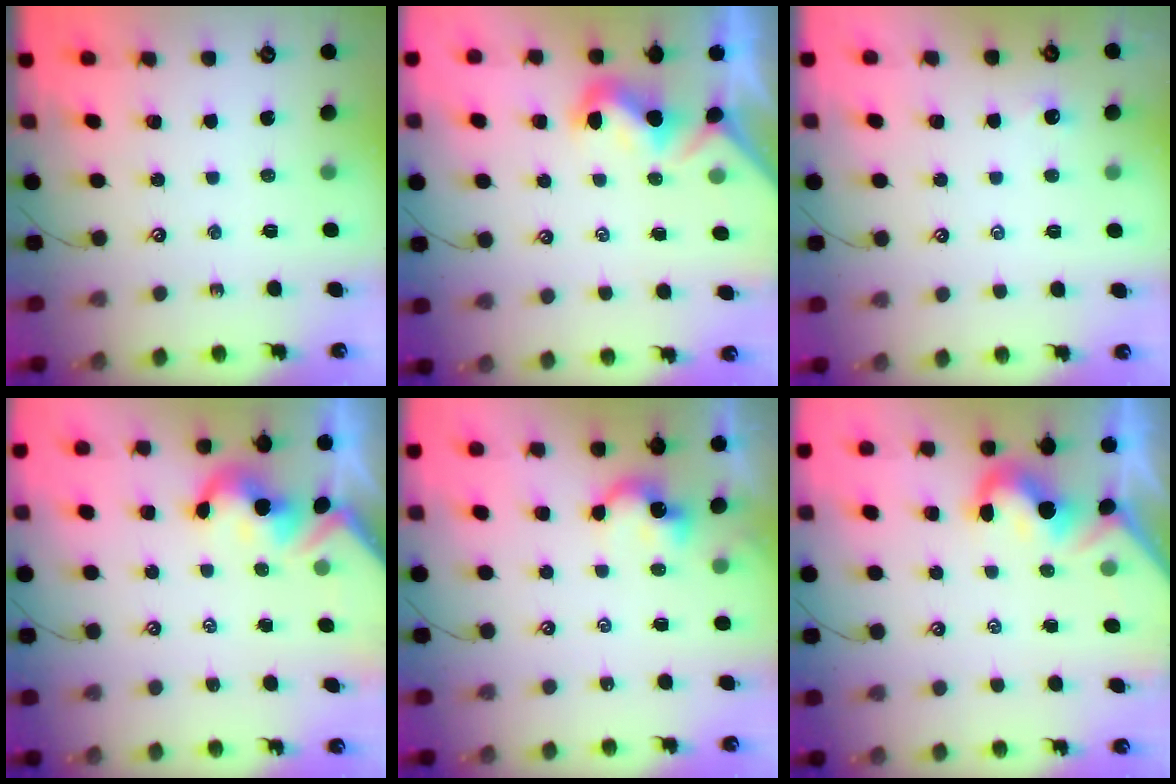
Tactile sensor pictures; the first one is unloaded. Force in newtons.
{"total": 1.0, "press": 0.8, "slide": 0.5}
{"total": 1.4, "press": 1.3, "slide": 0.3}
{"total": 2.4, "press": 2.4, "slide": 0.3}
{"total": 2.4, "press": 2.3, "slide": 0.3}
{"total": 1.8, "press": 1.6, "slide": 0.8}